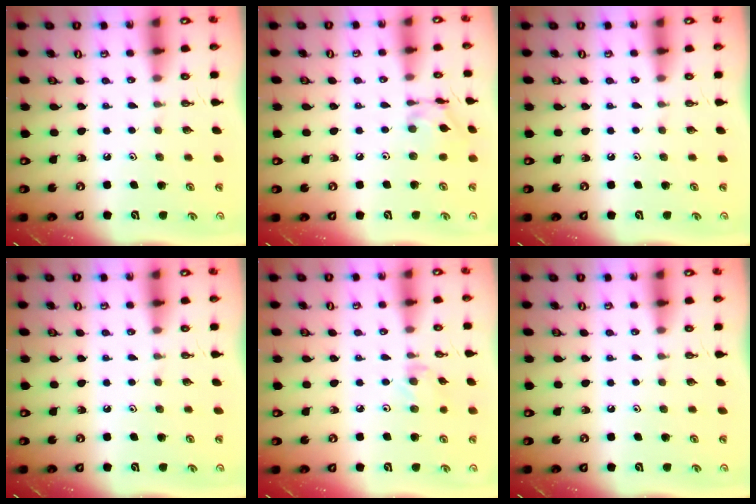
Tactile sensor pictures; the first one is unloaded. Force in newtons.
{"total": 10.8, "press": 10.7, "slide": 0.7}
{"total": 0.0}
{"total": 0.0}
{"total": 3.6, "press": 3.5, "slide": 0.5}
{"total": 0.0}